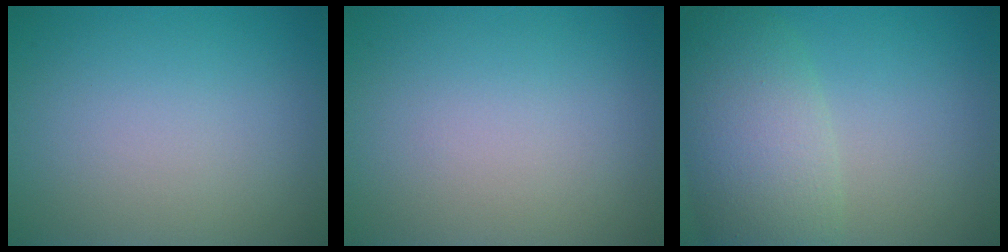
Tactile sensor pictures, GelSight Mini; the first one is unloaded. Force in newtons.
{"total": 0.0}
{"total": 7.1, "press": 7.0, "slide": 0.4}